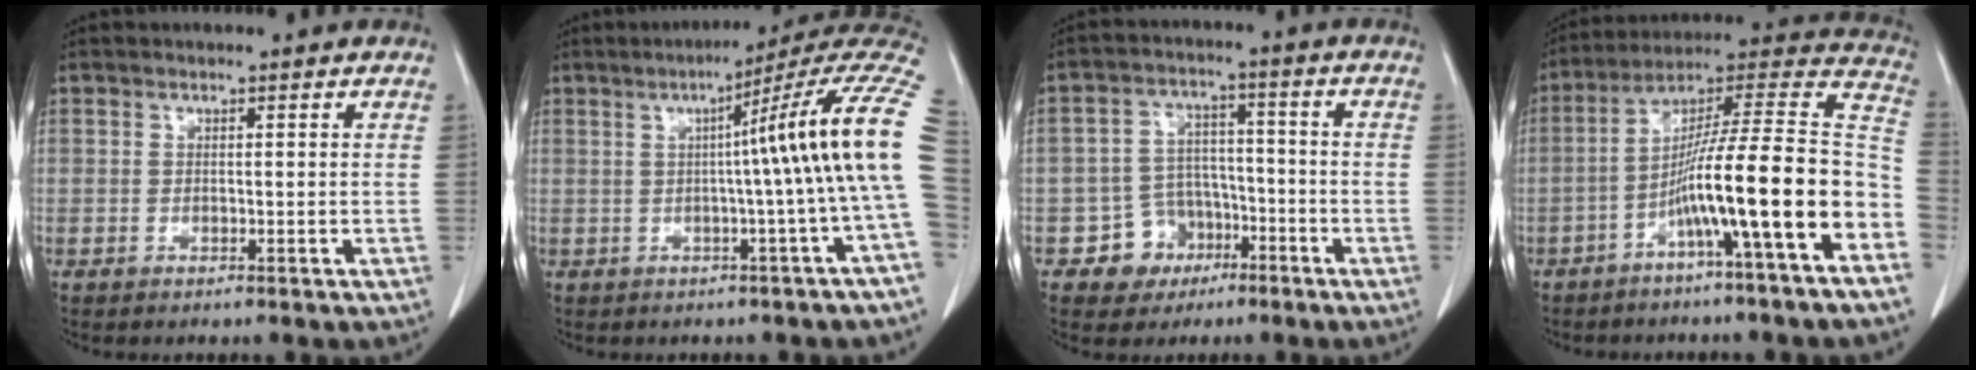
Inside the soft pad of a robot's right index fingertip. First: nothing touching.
{"total": 14.4, "force": [1.0, -2.2, 14.2], "torque": [-0.167, 0.026, 0.003]}
{"total": 7.0, "force": [-3.4, 6.0, 0.8], "torque": [-0.004, 0.016, -0.047]}
{"total": 18.3, "force": [-6.9, -0.5, 16.9], "torque": [-0.239, 0.023, -0.118]}